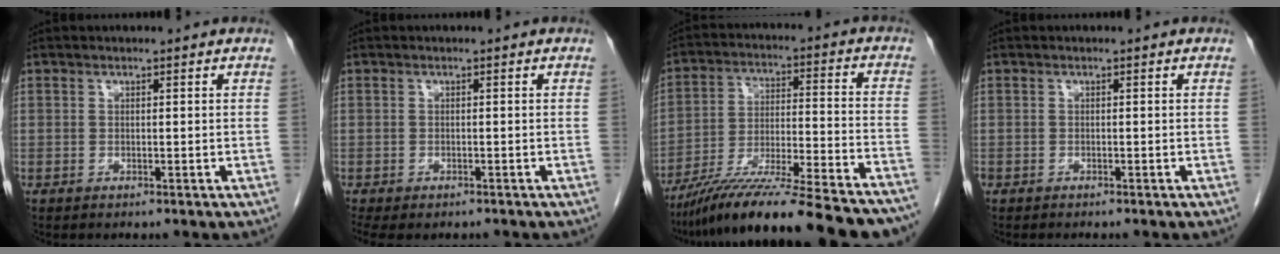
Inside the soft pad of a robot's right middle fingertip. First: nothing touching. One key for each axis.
{"total": 6.1, "fx": -4.8, "fy": 2.7, "fz": 2.6, "tx": -0.046, "ty": -0.004, "tz": -0.065}
{"total": 26.1, "fx": -22.6, "fy": 1.1, "fz": 12.9, "tx": -0.161, "ty": -0.023, "tz": -0.343}
{"total": 2.0, "fx": -1.7, "fy": 0.8, "fz": 0.8, "tx": -0.017, "ty": -0.005, "tz": -0.023}